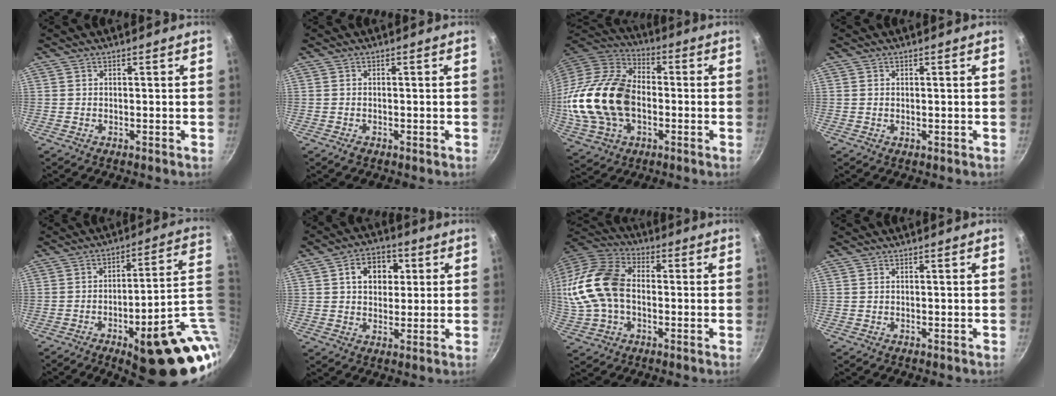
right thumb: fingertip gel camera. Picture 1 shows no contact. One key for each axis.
{"total": 1.3, "fx": -0.8, "fy": 0.7, "fz": 0.6, "tx": -0.015, "ty": 0.002, "tz": -0.012}
{"total": 22.9, "fx": -2.4, "fy": 15.4, "fz": 16.9, "tx": -0.320, "ty": 0.032, "tz": -0.045}
{"total": 0.6, "fx": 0.0, "fy": 0.3, "fz": 0.5, "tx": -0.008, "ty": 0.000, "tz": -0.001}
{"total": 24.7, "fx": -5.8, "fy": 7.7, "fz": 22.8, "tx": -0.245, "ty": 0.015, "tz": -0.065}
{"total": 8.9, "fx": 2.4, "fy": 6.7, "fz": 5.4, "tx": -0.050, "ty": 0.006, "tz": 0.027}
{"total": 20.2, "fx": -0.2, "fy": 14.1, "fz": 14.5, "tx": -0.311, "ty": 0.040, "tz": -0.010}
{"total": 0.0}